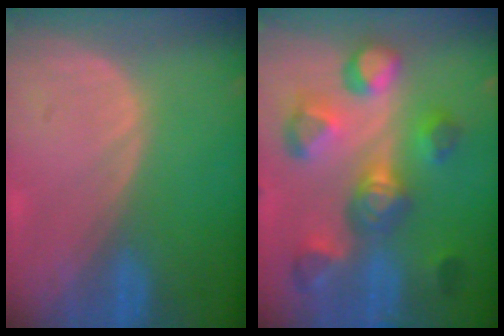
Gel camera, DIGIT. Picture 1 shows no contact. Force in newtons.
{"total": 10.7, "press": 10.0, "slide": 3.7}